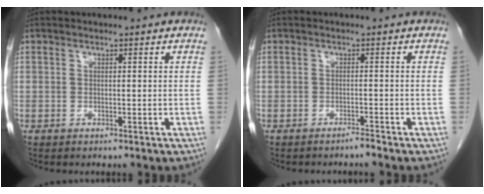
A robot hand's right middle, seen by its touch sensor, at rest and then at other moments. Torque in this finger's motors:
{"motor_torque": [0.31, -0.08, 0.00, -0.01]}